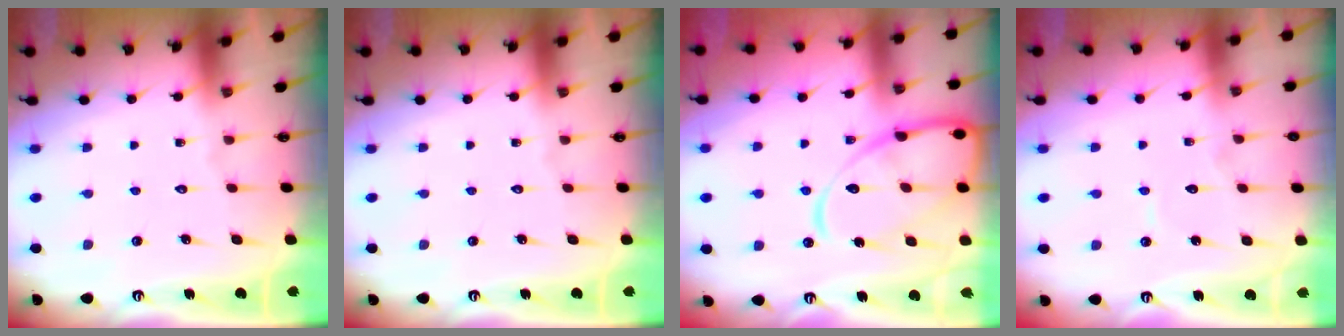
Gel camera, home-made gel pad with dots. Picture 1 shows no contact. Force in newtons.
{"total": 0.0}
{"total": 15.9, "press": 15.9, "slide": 1.5}
{"total": 3.6, "press": 3.6, "slide": 0.3}